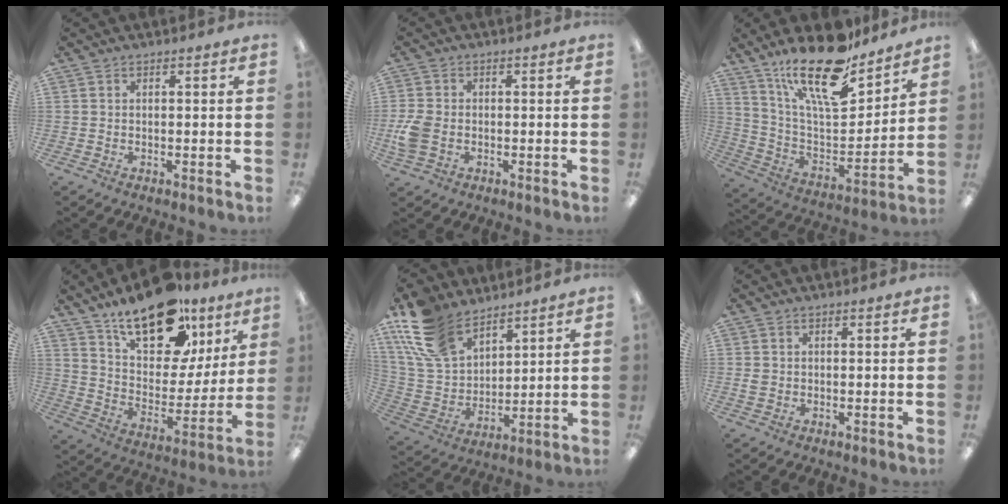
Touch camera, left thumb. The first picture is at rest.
{"total": 6.1, "force": [-1.2, 4.5, 3.9], "torque": [-0.074, 0.006, -0.021]}
{"total": 22.2, "force": [16.2, 7.8, 13.0], "torque": [-0.228, -0.100, 0.280]}
{"total": 21.6, "force": [15.0, 10.4, 11.5], "torque": [-0.180, -0.095, 0.263]}
{"total": 16.4, "force": [11.4, 9.4, 7.3], "torque": [-0.181, -0.044, 0.221]}
{"total": 1.4, "force": [0.0, 1.3, 0.5], "torque": [-0.010, 0.005, 0.000]}